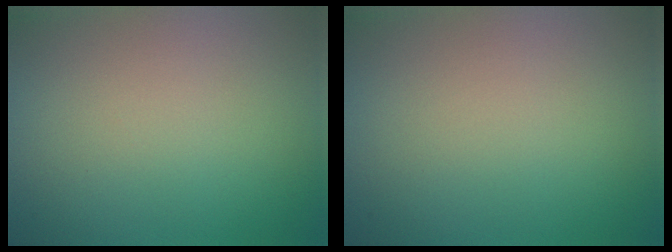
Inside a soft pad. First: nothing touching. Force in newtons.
{"total": 0.0}